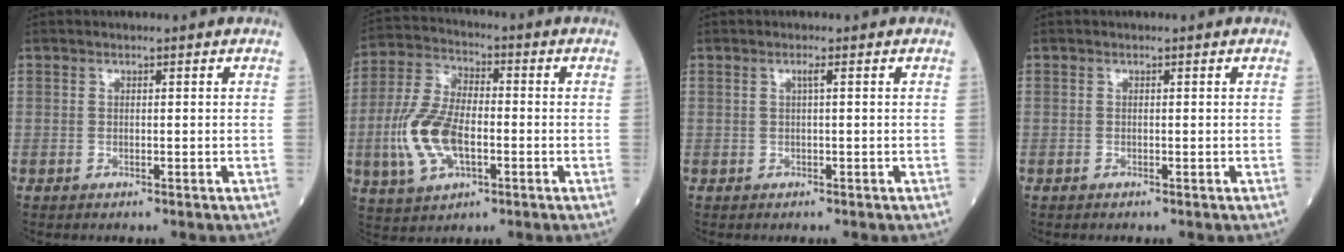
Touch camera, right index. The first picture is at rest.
{"total": 12.0, "force": [-2.8, 5.7, 10.2], "torque": [-0.232, 0.008, -0.055]}
{"total": 0.8, "force": [0.3, -0.1, 0.8], "torque": [-0.017, 0.001, 0.005]}
{"total": 0.0}